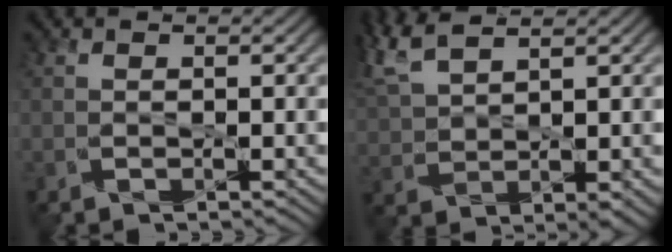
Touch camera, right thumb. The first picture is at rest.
{"total": 7.2, "force": [4.8, 2.0, 5.0], "torque": [-0.141, 0.021, 0.097]}